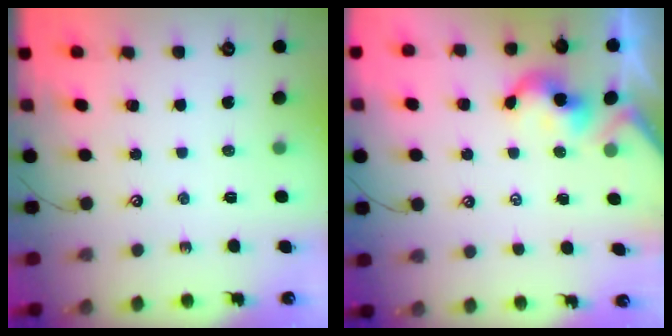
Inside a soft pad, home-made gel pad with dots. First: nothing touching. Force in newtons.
{"total": 1.2, "press": 1.1, "slide": 0.3}